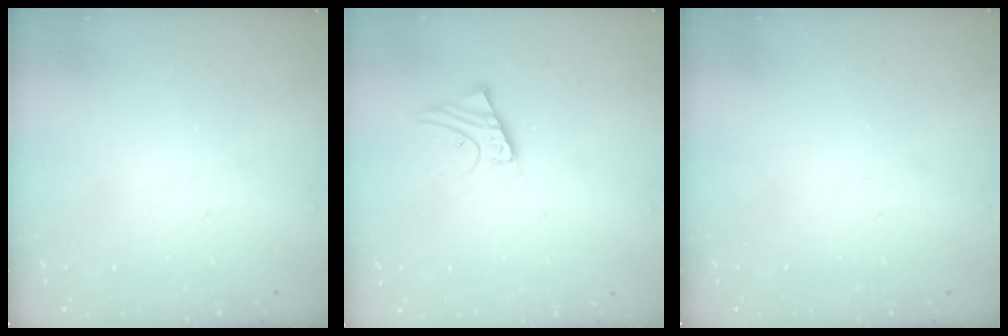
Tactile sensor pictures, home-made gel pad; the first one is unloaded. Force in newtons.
{"total": 4.1, "press": 4.1, "slide": 0.4}
{"total": 0.0}